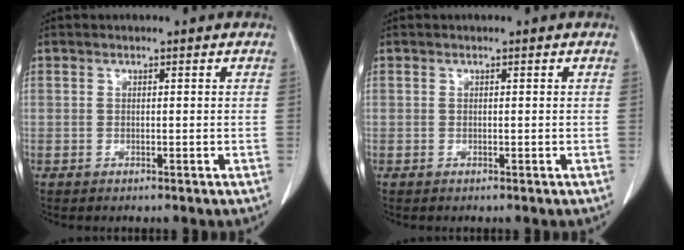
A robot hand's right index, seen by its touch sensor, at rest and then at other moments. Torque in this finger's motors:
{"motor_torque": [0.00, 0.00, 0.00, 0.00]}